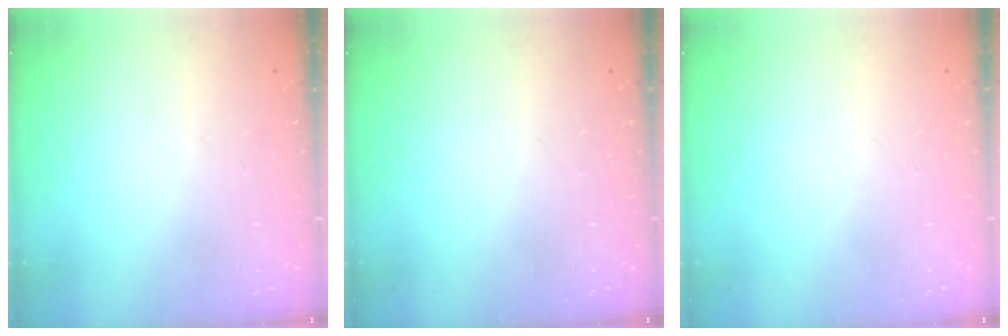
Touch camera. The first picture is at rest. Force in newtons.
{"total": 0.0}
{"total": 0.0}